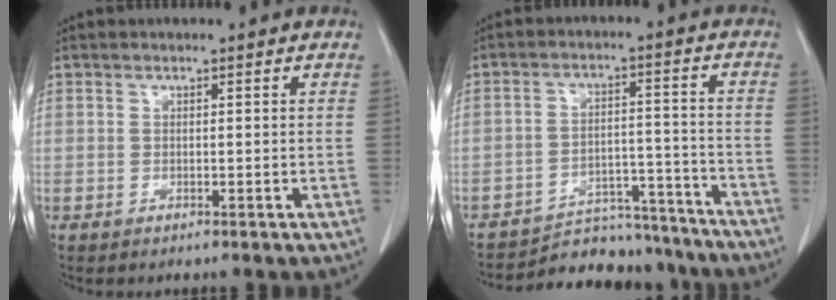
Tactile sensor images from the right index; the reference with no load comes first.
{"total": 14.8, "force": [-14.1, 4.0, 1.9], "torque": [-0.018, 0.033, -0.193]}